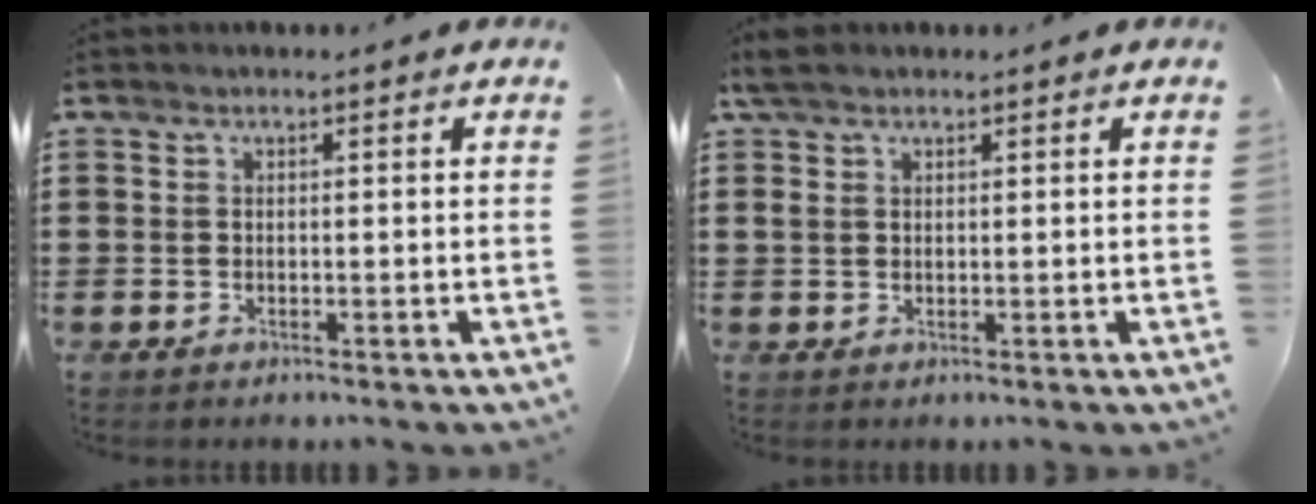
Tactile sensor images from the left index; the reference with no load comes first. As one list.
[{"total": 2.4, "force": [1.6, 1.3, 1.3], "torque": [-0.032, 0.009, 0.029]}]